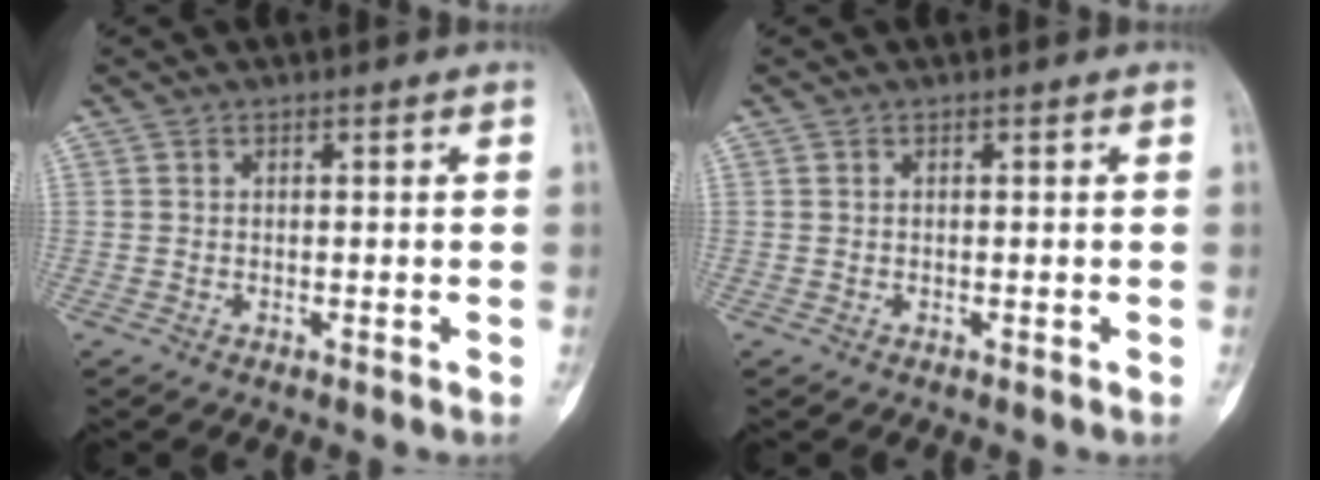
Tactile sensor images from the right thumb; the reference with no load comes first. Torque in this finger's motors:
{"motor_torque": [2.60, 2.32, 0.11, 0.00, 0.02]}